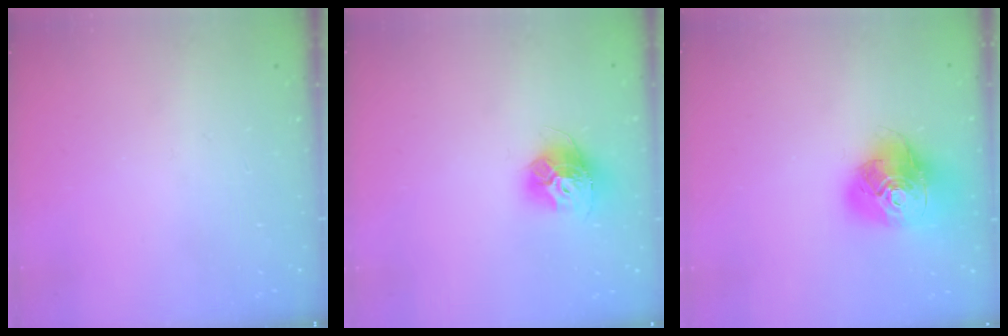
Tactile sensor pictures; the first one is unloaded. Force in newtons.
{"total": 12.8, "press": 12.8, "slide": 1.1}
{"total": 17.1, "press": 17.0, "slide": 2.2}